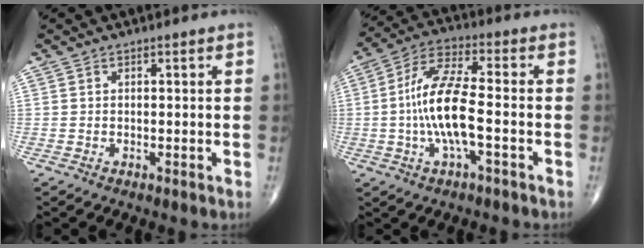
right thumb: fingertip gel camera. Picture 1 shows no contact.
{"total": 12.4, "force": [-2.0, 3.5, 11.7], "torque": [-0.248, 0.029, -0.043]}